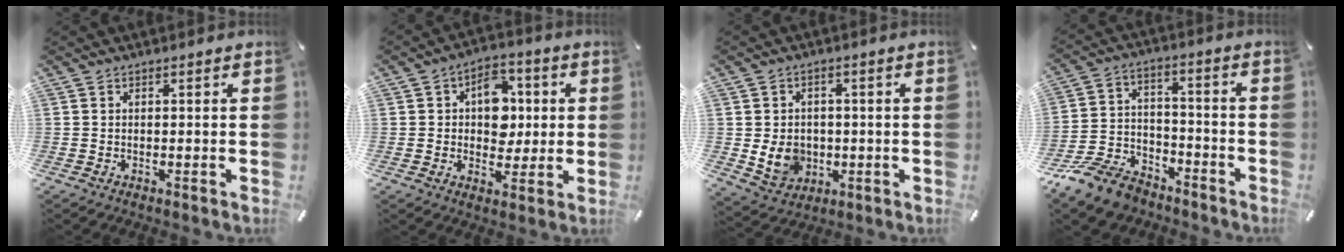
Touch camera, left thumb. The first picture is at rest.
{"total": 9.9, "force": [1.5, 7.8, 5.8], "torque": [-0.069, 0.003, 0.024]}
{"total": 8.3, "force": [-1.0, 7.2, 4.1], "torque": [-0.082, 0.005, -0.017]}
{"total": 12.4, "force": [-9.5, 6.6, 4.5], "torque": [-0.079, 0.059, -0.178]}